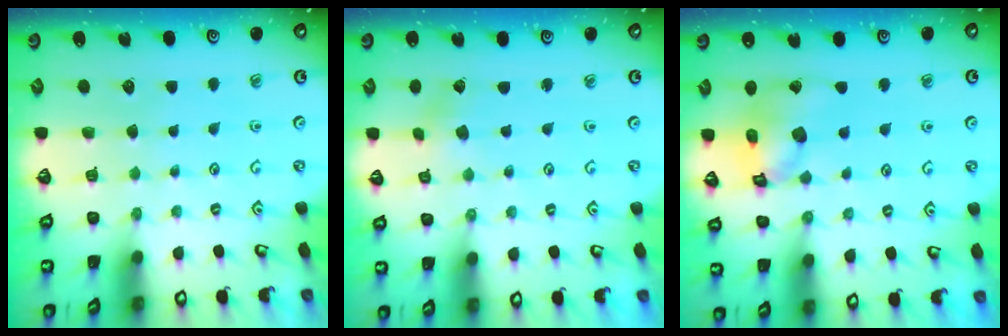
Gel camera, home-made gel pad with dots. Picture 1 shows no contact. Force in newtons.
{"total": 1.5, "press": 1.4, "slide": 0.2}
{"total": 14.1, "press": 13.9, "slide": 2.0}